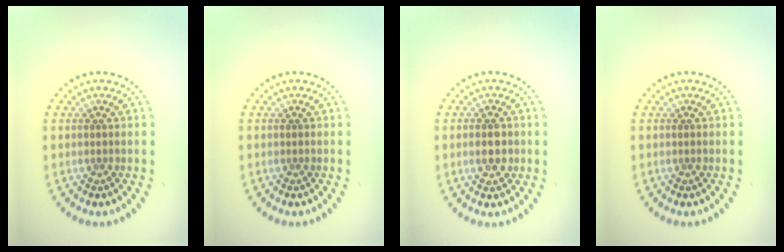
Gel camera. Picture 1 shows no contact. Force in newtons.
{"total": 0.0}
{"total": 2.1, "press": 2.0, "slide": 0.2}
{"total": 0.0}